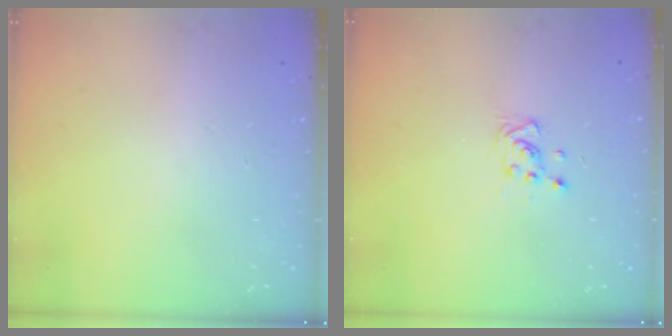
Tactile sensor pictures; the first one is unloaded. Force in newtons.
{"total": 4.4, "press": 4.2, "slide": 1.1}